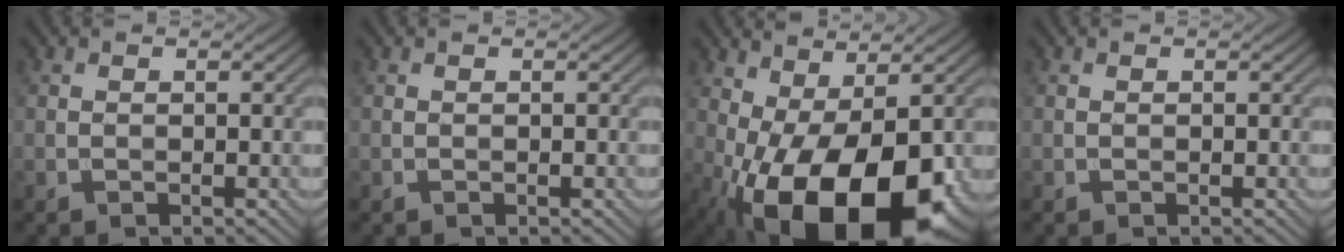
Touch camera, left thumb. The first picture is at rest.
{"total": 0.0}
{"total": 18.0, "force": [-5.7, 9.0, 14.5], "torque": [-0.258, -0.032, -0.070]}
{"total": 0.0}